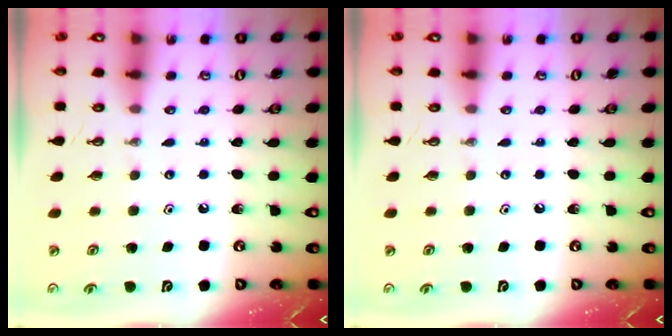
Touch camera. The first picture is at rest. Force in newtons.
{"total": 0.0}